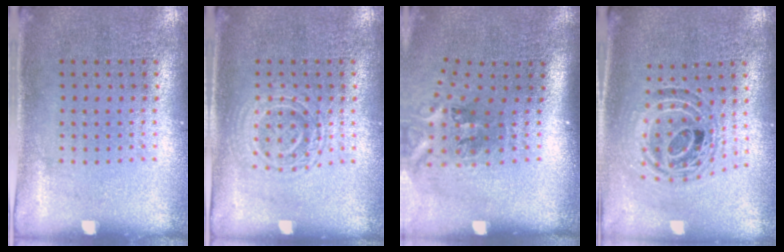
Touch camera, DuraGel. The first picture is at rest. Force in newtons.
{"total": 1.3, "press": 1.2, "slide": 0.3}
{"total": 2.1, "press": 1.4, "slide": 1.7}
{"total": 1.0, "press": 0.9, "slide": 0.2}